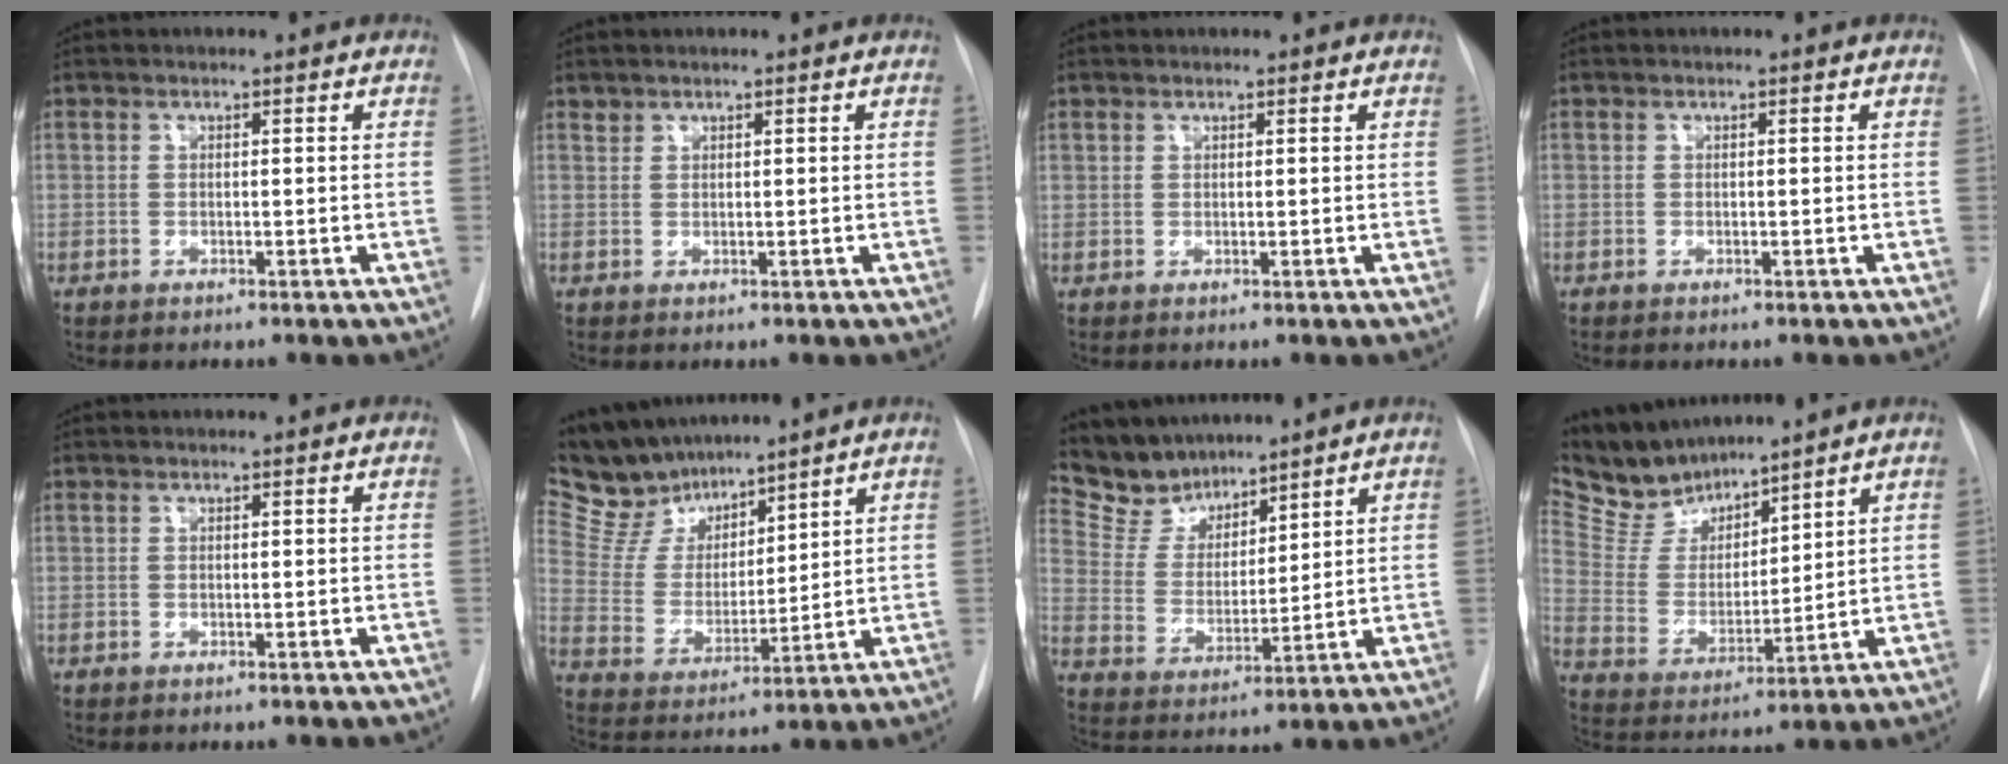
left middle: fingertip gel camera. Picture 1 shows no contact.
{"total": 0.7, "force": [0.7, 0.3, -0.1], "torque": [0.005, 0.003, 0.011]}
{"total": 0.7, "force": [0.5, 0.4, 0.0], "torque": [0.004, 0.000, 0.007]}
{"total": 0.0}
{"total": 0.0}
{"total": 11.7, "force": [10.4, 4.4, 3.3], "torque": [-0.079, 0.020, 0.207]}
{"total": 8.9, "force": [8.1, 3.4, 0.8], "torque": [-0.023, 0.010, 0.170]}
{"total": 10.8, "force": [10.0, 3.2, 2.6], "torque": [-0.063, 0.011, 0.206]}